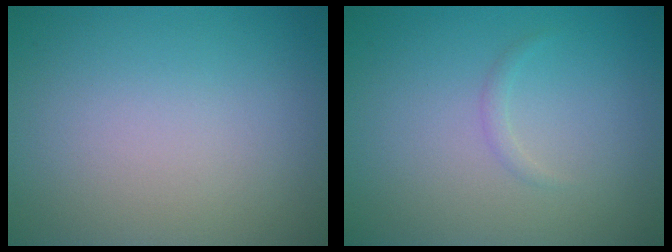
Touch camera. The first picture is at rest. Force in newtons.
{"total": 0.7, "press": 0.7, "slide": 0.1}